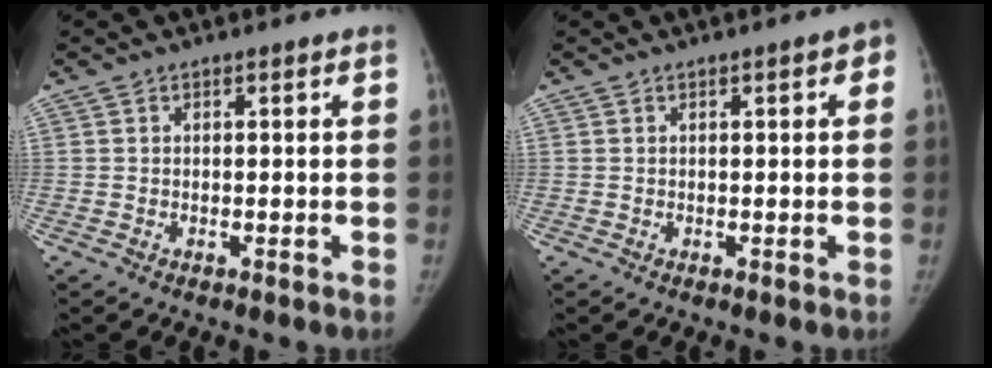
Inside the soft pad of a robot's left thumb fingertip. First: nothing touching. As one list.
[{"total": 2.5, "force": [0.7, 0.8, 2.2], "torque": [-0.021, 0.003, 0.004]}]